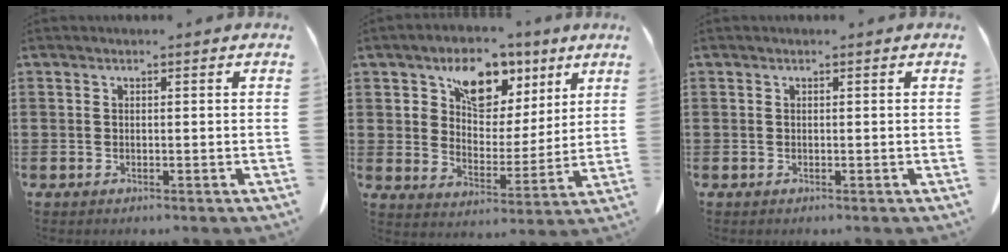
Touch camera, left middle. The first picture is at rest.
{"total": 9.3, "force": [5.6, 6.1, 4.3], "torque": [-0.096, -0.008, 0.099]}
{"total": 0.0}